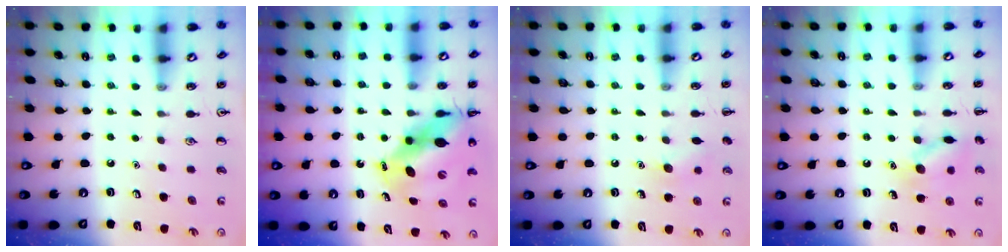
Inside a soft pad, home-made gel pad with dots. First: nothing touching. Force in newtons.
{"total": 11.8, "press": 11.3, "slide": 3.2}
{"total": 6.2, "press": 6.0, "slide": 1.5}
{"total": 10.4, "press": 10.4, "slide": 0.5}